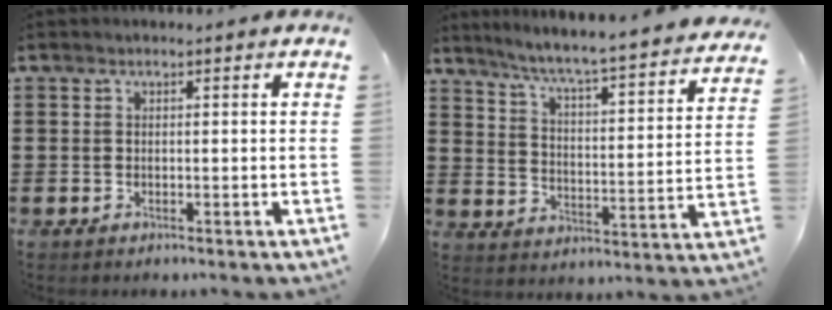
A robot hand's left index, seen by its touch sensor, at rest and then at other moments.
{"total": 5.2, "force": [4.7, -0.9, 2.2], "torque": [-0.065, -0.046, 0.068]}